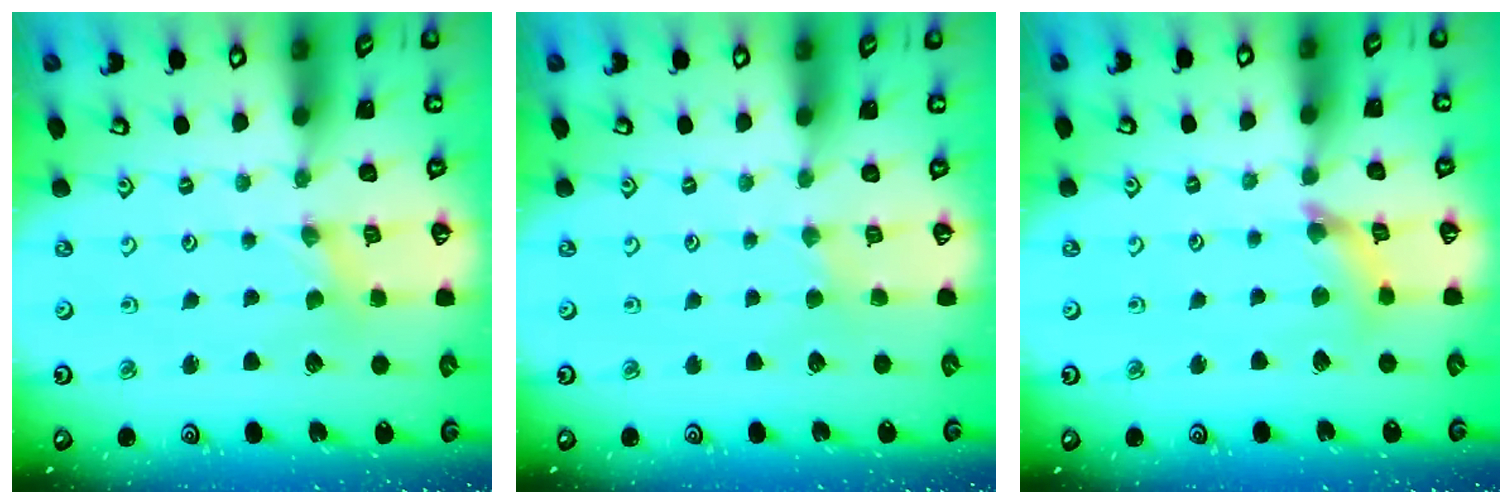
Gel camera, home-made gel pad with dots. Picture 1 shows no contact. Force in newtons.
{"total": 1.7, "press": 1.6, "slide": 0.4}
{"total": 5.6, "press": 5.6, "slide": 0.4}